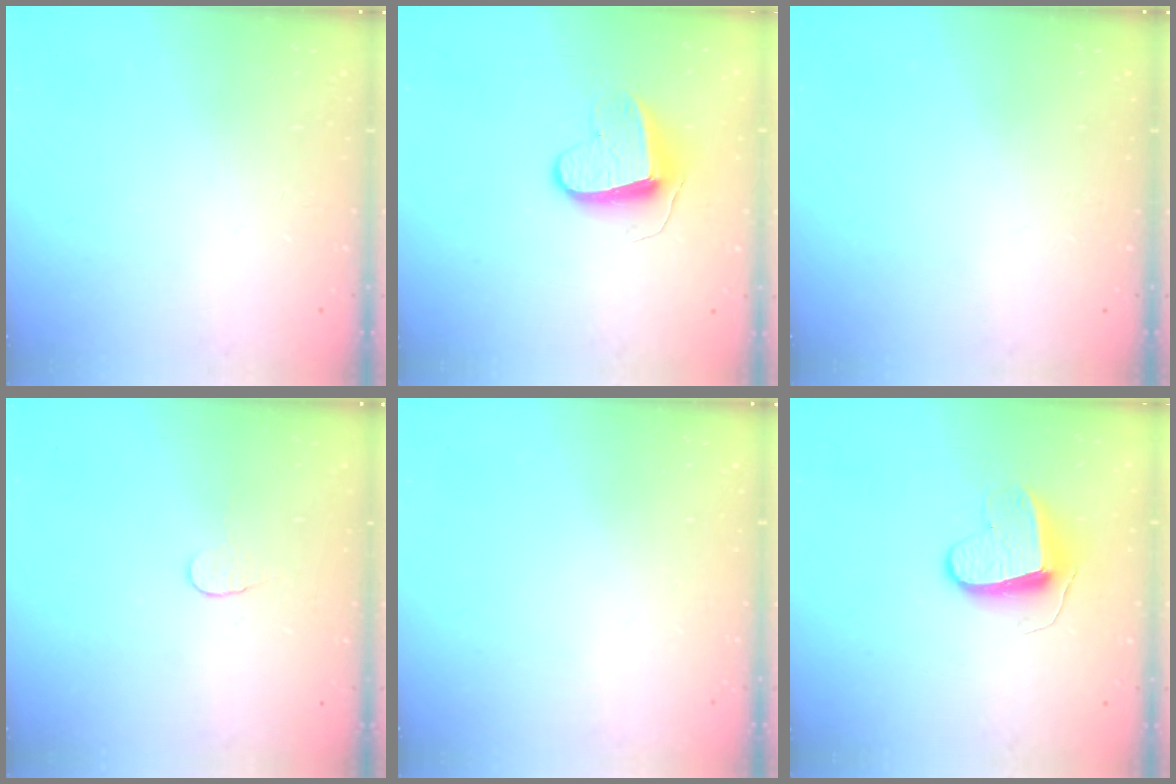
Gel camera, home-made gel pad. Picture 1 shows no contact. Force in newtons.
{"total": 8.5, "press": 8.5, "slide": 0.3}
{"total": 0.0}
{"total": 3.9, "press": 3.9, "slide": 0.4}
{"total": 0.0}
{"total": 8.5, "press": 8.5, "slide": 0.3}